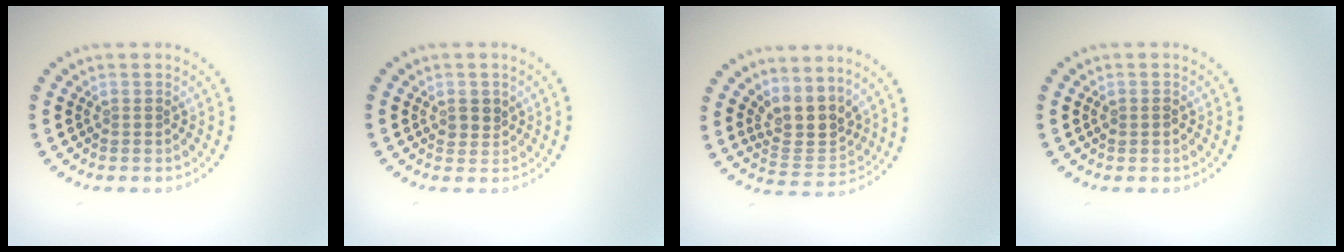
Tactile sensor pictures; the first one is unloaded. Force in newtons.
{"total": 1.6, "press": 1.4, "slide": 0.8}
{"total": 3.8, "press": 3.2, "slide": 2.1}
{"total": 0.8, "press": 0.8, "slide": 0.1}